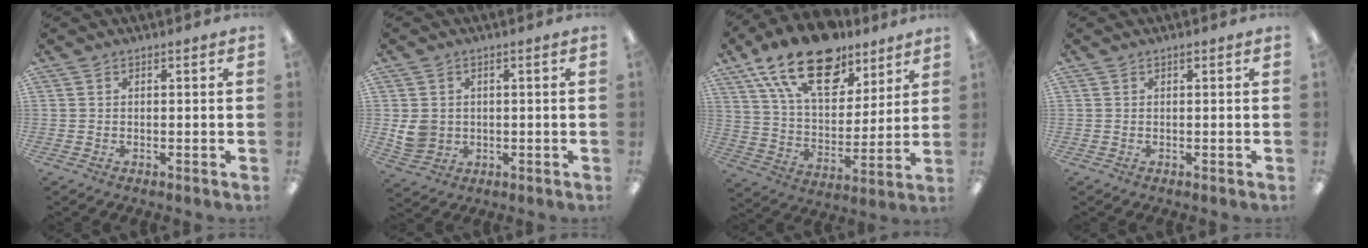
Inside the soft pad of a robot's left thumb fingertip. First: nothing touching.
{"total": 5.2, "force": [0.6, 4.8, 1.9], "torque": [-0.031, 0.003, 0.013]}
{"total": 22.2, "force": [14.6, 11.2, 12.5], "torque": [-0.216, -0.074, 0.259]}
{"total": 0.5, "force": [0.4, 0.1, 0.3], "torque": [-0.007, 0.002, 0.006]}